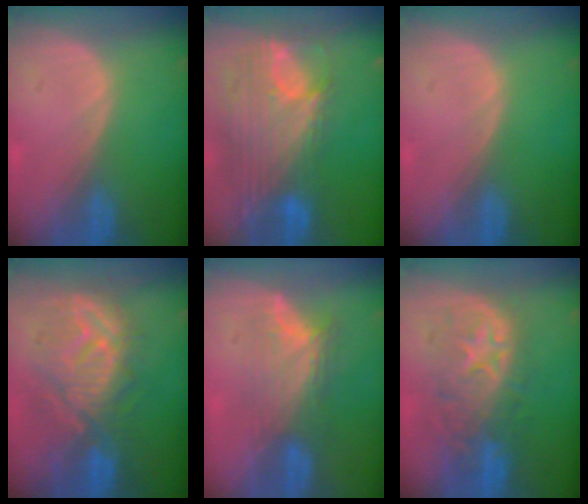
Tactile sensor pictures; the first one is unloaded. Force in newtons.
{"total": 12.2, "press": 10.3, "slide": 6.5}
{"total": 0.0}
{"total": 10.4, "press": 10.1, "slide": 2.8}
{"total": 7.0, "press": 6.4, "slide": 2.8}
{"total": 9.5, "press": 9.0, "slide": 3.1}